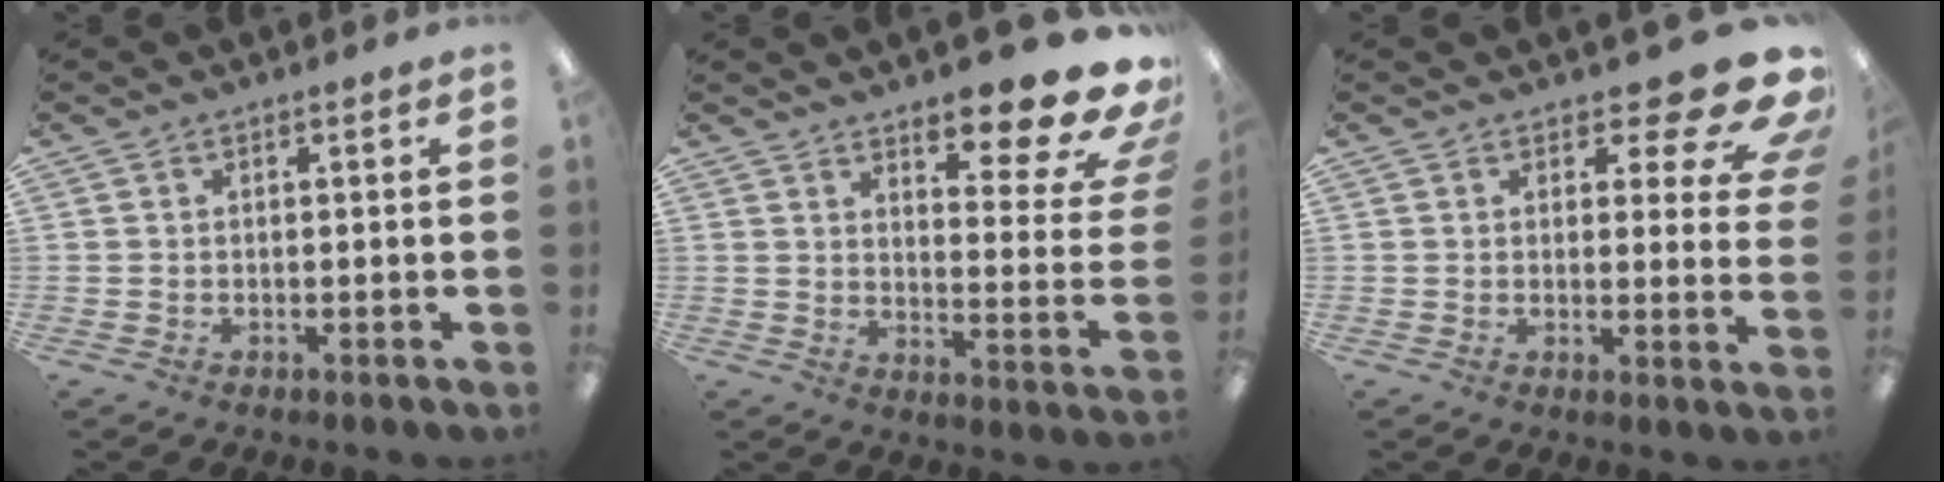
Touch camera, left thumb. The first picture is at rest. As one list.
[{"total": 16.4, "force": [12.2, 4.2, 10.1], "torque": [-0.129, -0.106, 0.198]}, {"total": 12.4, "force": [8.6, 4.2, 8.0], "torque": [-0.096, -0.064, 0.145]}]